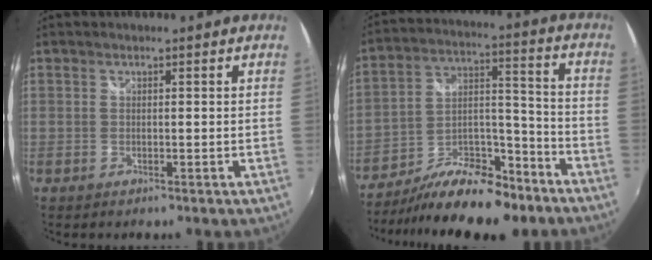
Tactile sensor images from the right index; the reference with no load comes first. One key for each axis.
{"total": 19.6, "fx": -14.9, "fy": 7.5, "fz": 10.2, "tx": -0.190, "ty": 0.008, "tz": -0.236}